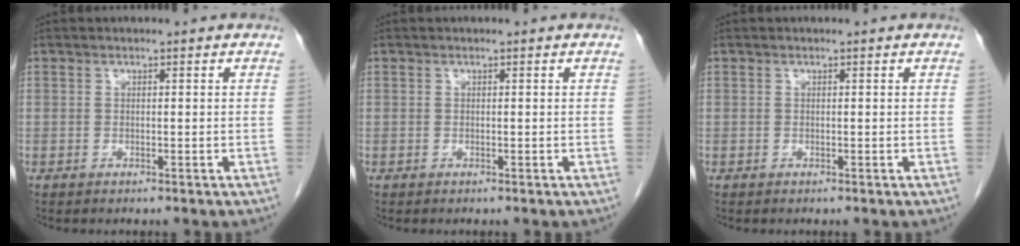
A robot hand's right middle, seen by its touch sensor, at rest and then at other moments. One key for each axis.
{"total": 0.0}
{"total": 0.0}